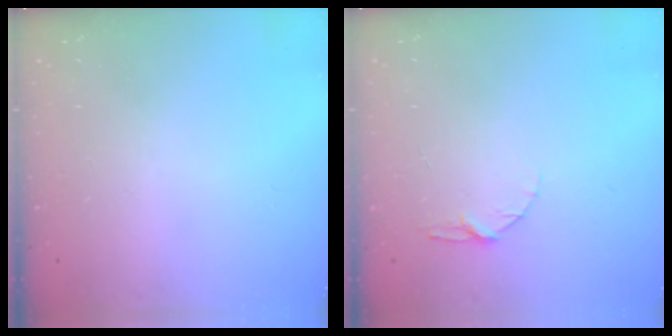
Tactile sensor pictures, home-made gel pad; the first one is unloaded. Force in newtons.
{"total": 5.2, "press": 5.2, "slide": 0.6}